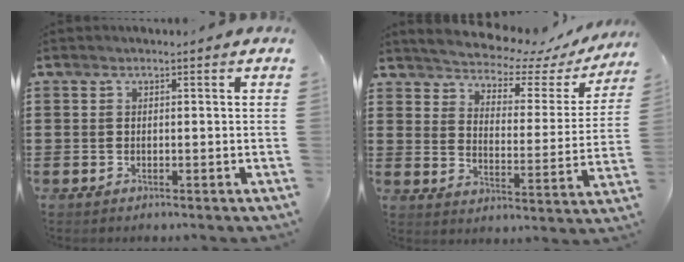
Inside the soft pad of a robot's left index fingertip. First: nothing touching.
{"total": 4.4, "force": [4.3, 0.6, 0.8], "torque": [-0.043, -0.037, 0.067]}